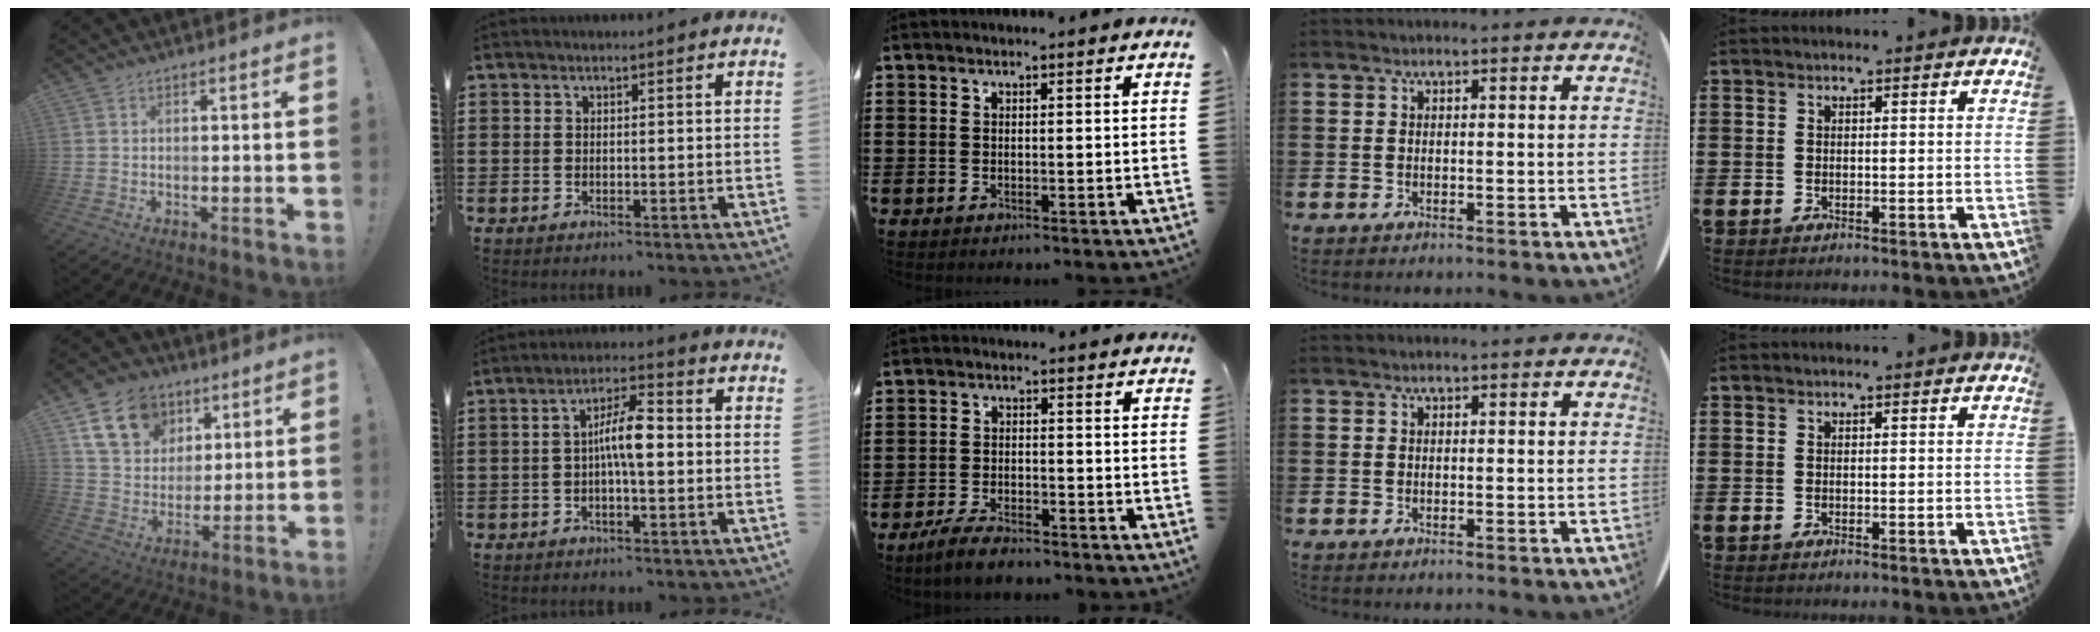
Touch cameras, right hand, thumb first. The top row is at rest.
{"thumb": {"total": 15.9, "force": [7.8, 12.1, 6.7], "torque": [-0.102, -0.033, 0.156]}, "index": {"total": 6.5, "force": [-0.4, 1.7, 6.2], "torque": [-0.128, 0.005, -0.014]}, "middle": {"total": 4.3, "force": [-3.9, 0.8, 1.6], "torque": [-0.042, -0.001, -0.080]}}